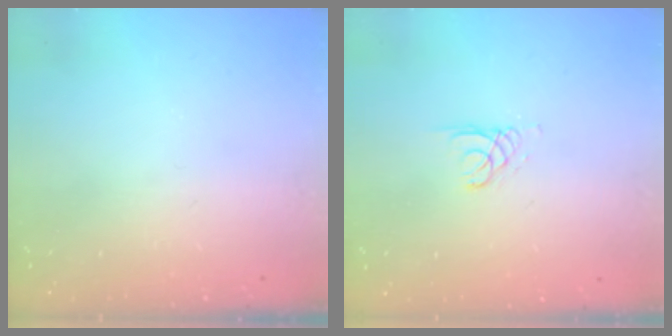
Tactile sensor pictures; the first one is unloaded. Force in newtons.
{"total": 1.3, "press": 1.3, "slide": 0.1}